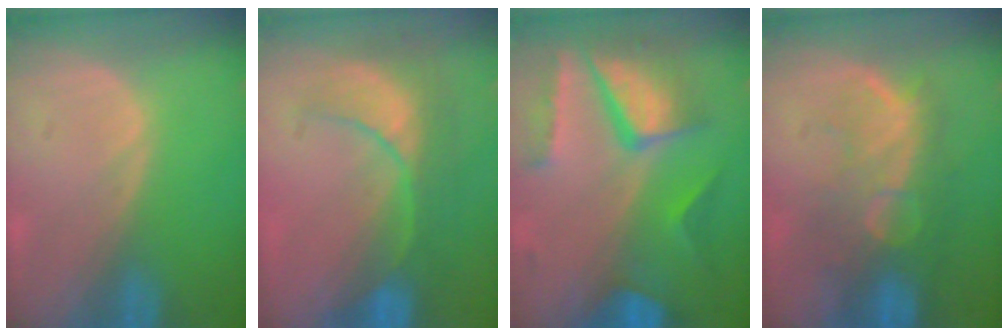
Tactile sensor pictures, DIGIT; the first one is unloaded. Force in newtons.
{"total": 8.4, "press": 7.9, "slide": 2.6}
{"total": 10.4, "press": 8.8, "slide": 5.5}
{"total": 9.6, "press": 8.7, "slide": 4.0}